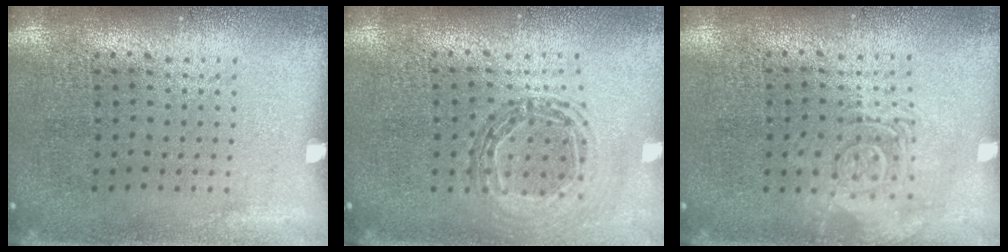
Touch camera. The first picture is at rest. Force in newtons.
{"total": 0.8, "press": 0.8, "slide": 0.1}
{"total": 2.8, "press": 2.8, "slide": 0.4}